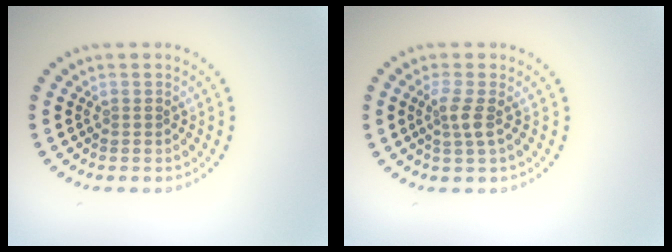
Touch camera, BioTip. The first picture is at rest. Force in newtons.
{"total": 1.8, "press": 1.3, "slide": 1.2}